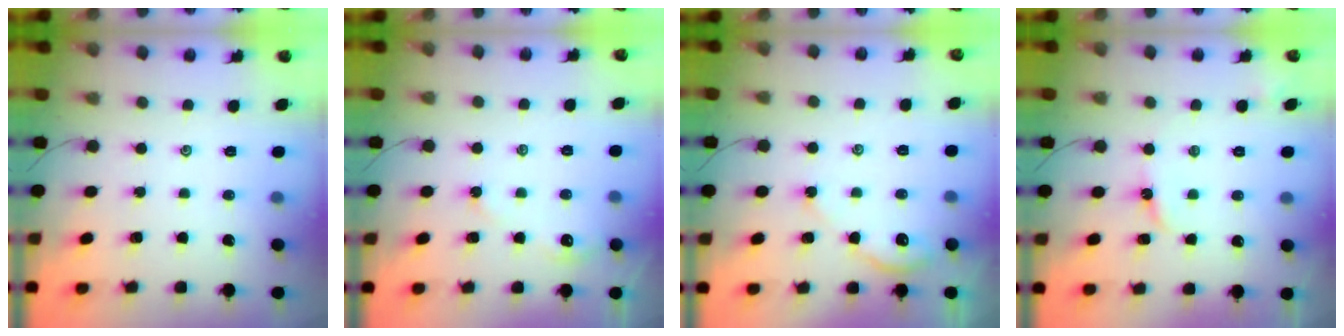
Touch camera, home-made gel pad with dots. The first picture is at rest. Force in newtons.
{"total": 3.6, "press": 3.6, "slide": 0.3}
{"total": 3.8, "press": 3.7, "slide": 0.4}
{"total": 3.6, "press": 3.5, "slide": 0.3}